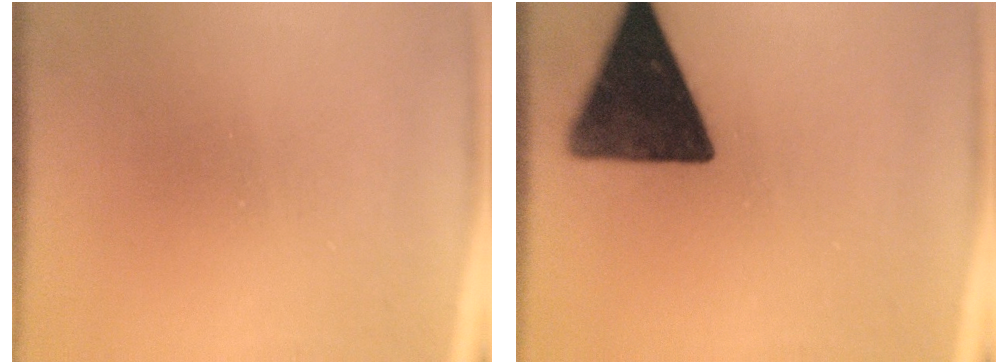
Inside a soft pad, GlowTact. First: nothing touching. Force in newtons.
{"total": 14.0}